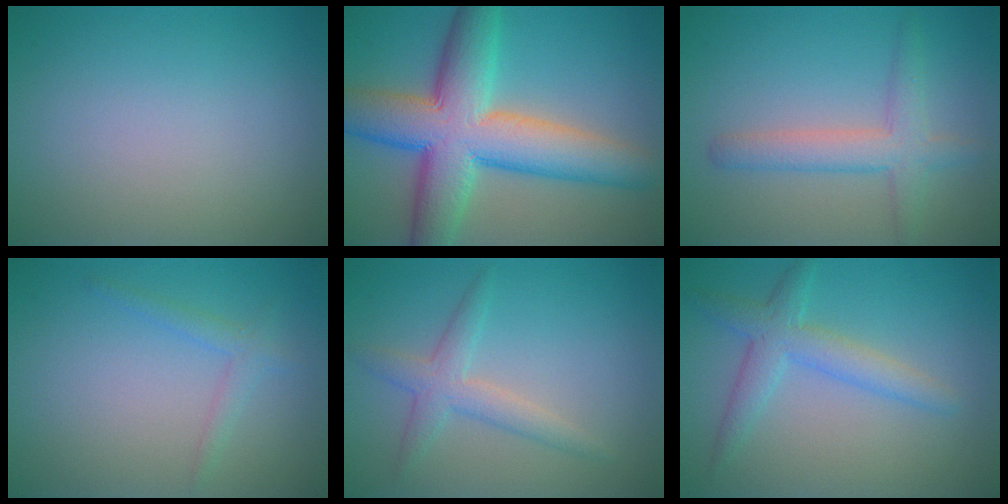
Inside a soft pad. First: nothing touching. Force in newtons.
{"total": 11.4, "press": 11.4, "slide": 0.3}
{"total": 3.5, "press": 3.5, "slide": 0.2}
{"total": 1.5, "press": 1.5, "slide": 0.0}
{"total": 2.7, "press": 2.7, "slide": 0.1}
{"total": 3.4, "press": 3.4, "slide": 0.2}